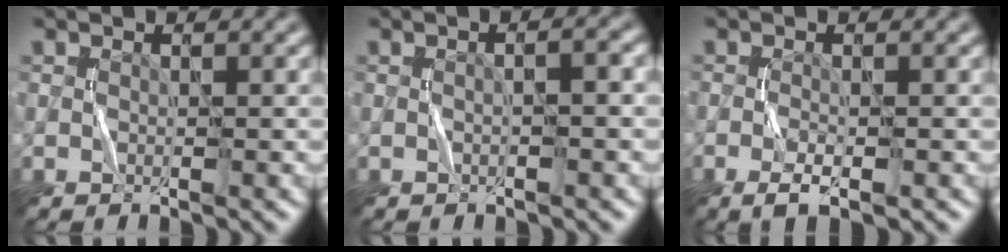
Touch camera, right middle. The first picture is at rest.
{"total": 2.3, "force": [0.4, 1.0, 2.1], "torque": [-0.012, 0.007, -0.009]}
{"total": 2.3, "force": [-1.2, 0.5, 1.9], "torque": [-0.038, -0.001, -0.025]}